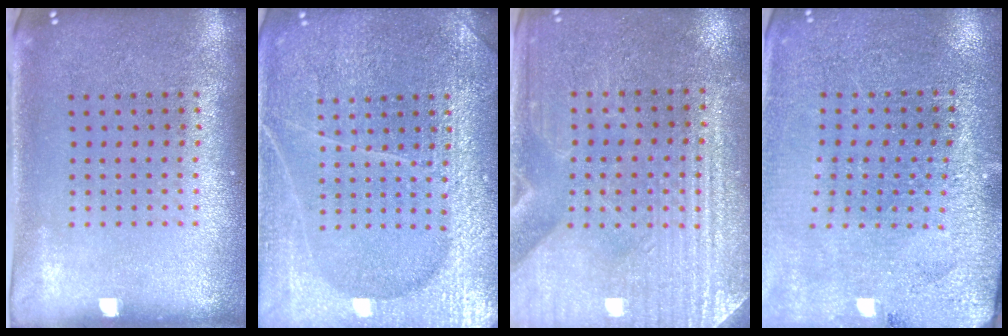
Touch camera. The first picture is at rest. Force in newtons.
{"total": 4.9, "press": 4.9, "slide": 0.5}
{"total": 3.2, "press": 3.0, "slide": 0.9}
{"total": 2.8, "press": 2.8, "slide": 0.1}